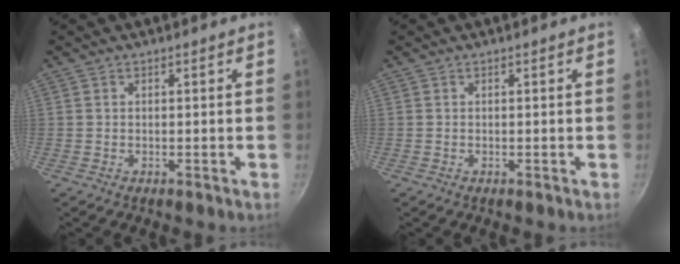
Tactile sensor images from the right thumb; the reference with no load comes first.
{"total": 0.0}